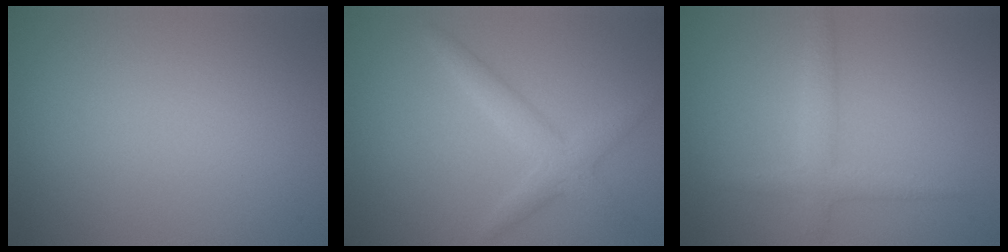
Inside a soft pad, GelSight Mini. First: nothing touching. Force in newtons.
{"total": 2.6, "press": 2.6, "slide": 0.1}
{"total": 2.3, "press": 2.3, "slide": 0.1}